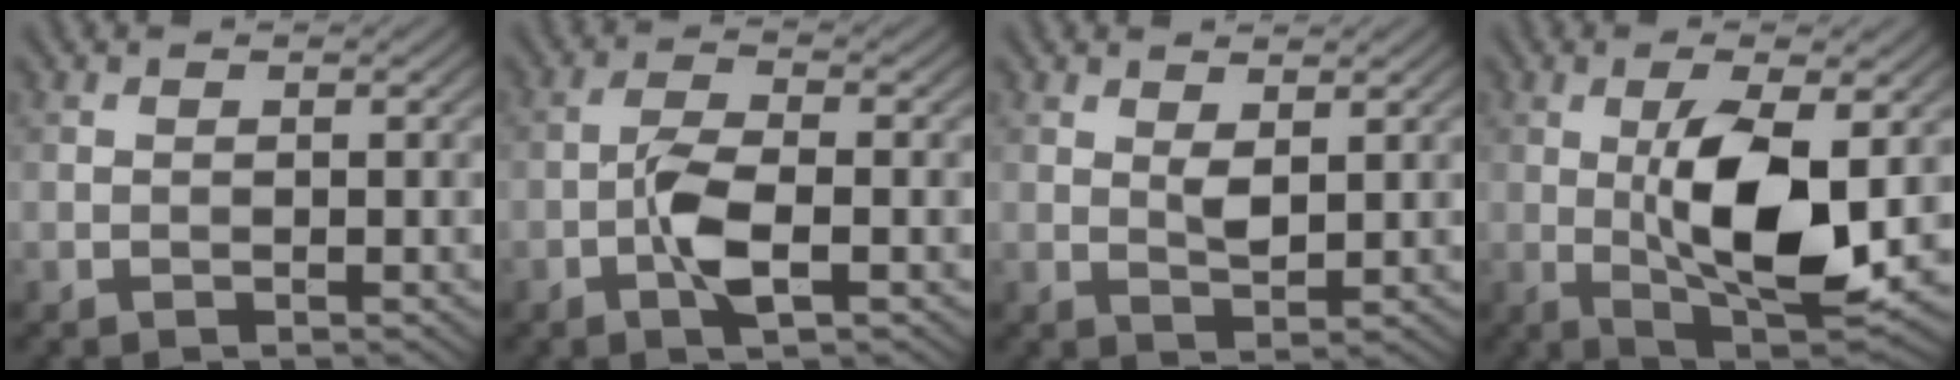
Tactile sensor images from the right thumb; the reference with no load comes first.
{"total": 4.9, "force": [-1.6, 1.6, 4.3], "torque": [-0.093, 0.004, -0.037]}
{"total": 2.2, "force": [1.1, 0.8, 1.8], "torque": [-0.041, -0.005, 0.023]}
{"total": 10.8, "force": [0.3, 3.7, 10.1], "torque": [-0.179, -0.007, 0.010]}